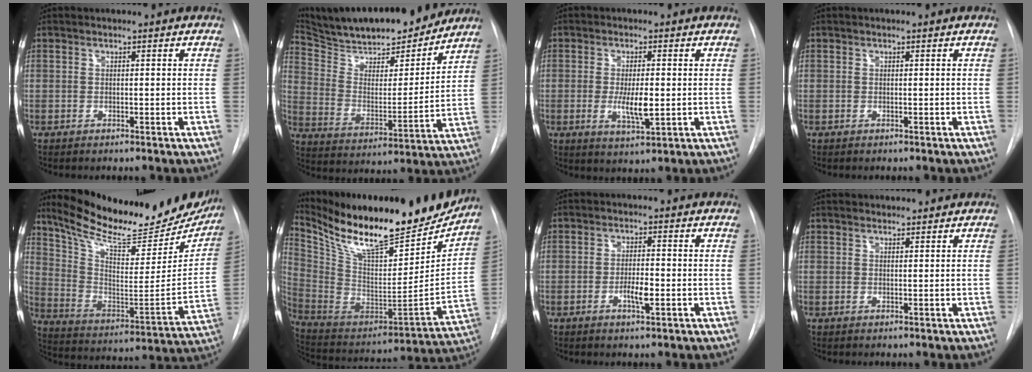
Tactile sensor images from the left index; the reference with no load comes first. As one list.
[{"total": 20.9, "force": [18.7, 4.1, 8.5], "torque": [-0.146, -0.012, 0.288]}, {"total": 5.1, "force": [-1.1, 1.3, 4.8], "torque": [-0.091, -0.016, -0.015]}, {"total": 0.0}, {"total": 27.5, "force": [23.5, 7.1, 12.3], "torque": [-0.199, -0.051, 0.331]}, {"total": 24.4, "force": [20.4, 4.5, 12.6], "torque": [-0.230, -0.038, 0.334]}, {"total": 3.3, "force": [-1.7, 0.6, 2.8], "torque": [-0.050, -0.005, -0.027]}, {"total": 1.7, "force": [1.6, 0.5, 0.1], "torque": [0.000, 0.015, 0.025]}]